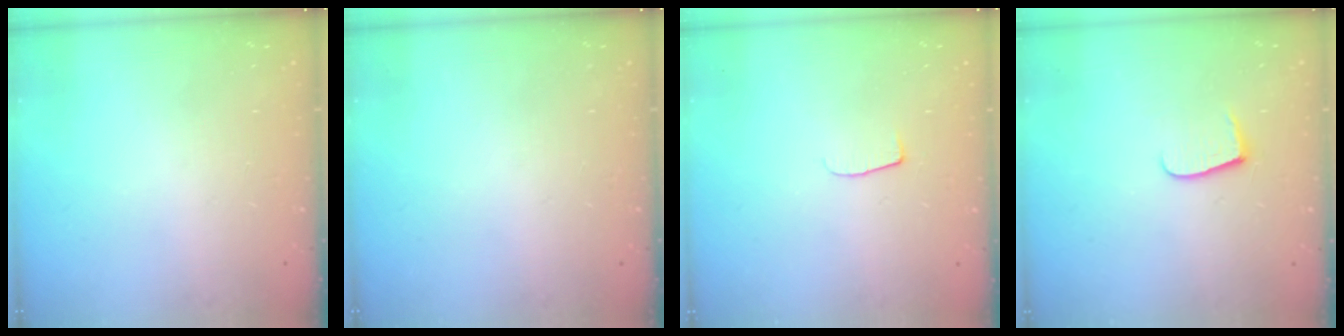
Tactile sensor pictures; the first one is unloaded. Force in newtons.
{"total": 0.0}
{"total": 4.3, "press": 4.3, "slide": 0.5}
{"total": 6.2, "press": 6.2, "slide": 0.6}